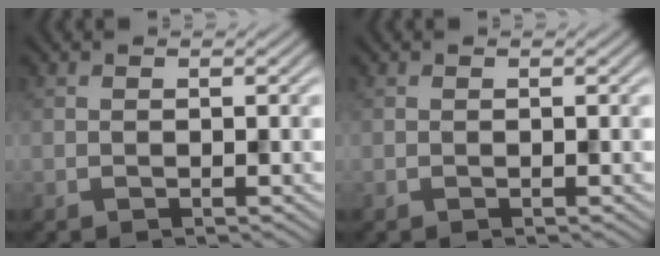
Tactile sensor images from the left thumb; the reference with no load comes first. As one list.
[{"total": 0.0}]